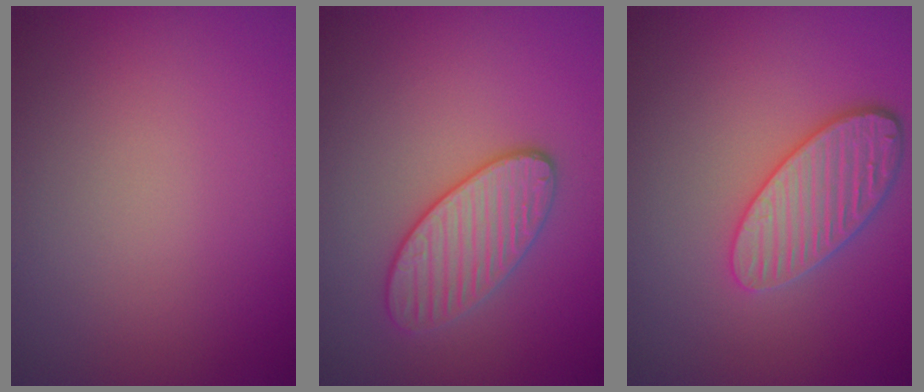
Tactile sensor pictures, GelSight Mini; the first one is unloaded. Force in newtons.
{"total": 3.5, "press": 3.4, "slide": 0.8}
{"total": 4.3, "press": 3.8, "slide": 2.0}